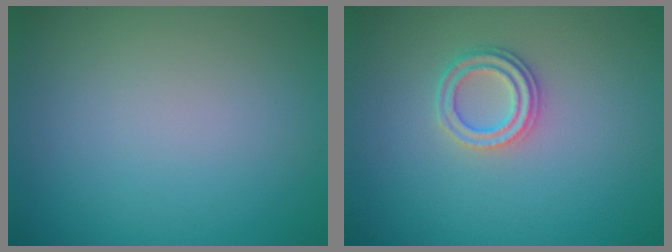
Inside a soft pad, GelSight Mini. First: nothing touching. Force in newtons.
{"total": 2.3, "press": 2.1, "slide": 1.0}